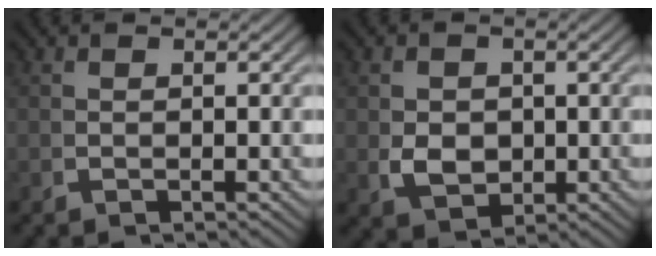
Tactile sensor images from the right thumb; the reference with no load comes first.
{"total": 4.4, "force": [-0.2, 3.3, 2.9], "torque": [-0.059, -0.023, 0.016]}